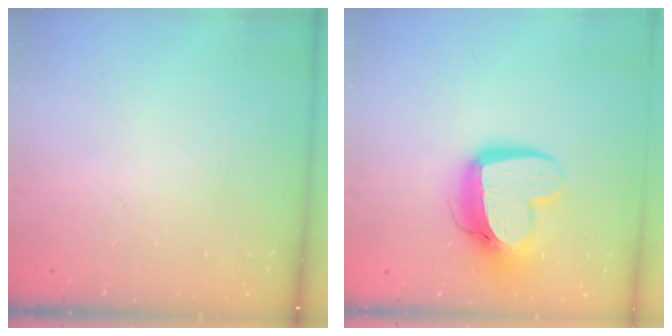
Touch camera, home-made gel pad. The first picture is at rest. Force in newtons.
{"total": 15.5, "press": 15.5, "slide": 1.2}